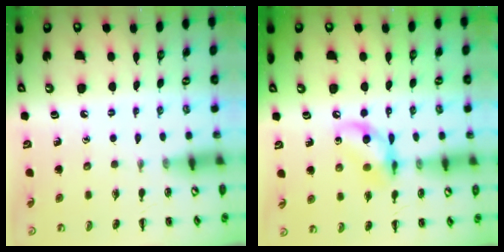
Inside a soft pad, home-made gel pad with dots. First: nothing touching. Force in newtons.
{"total": 10.9, "press": 10.8, "slide": 1.7}